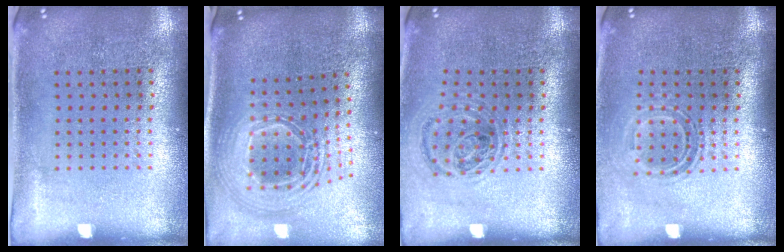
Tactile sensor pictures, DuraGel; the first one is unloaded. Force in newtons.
{"total": 2.5, "press": 1.8, "slide": 1.6}
{"total": 1.0, "press": 0.9, "slide": 0.2}
{"total": 1.4, "press": 1.0, "slide": 1.0}